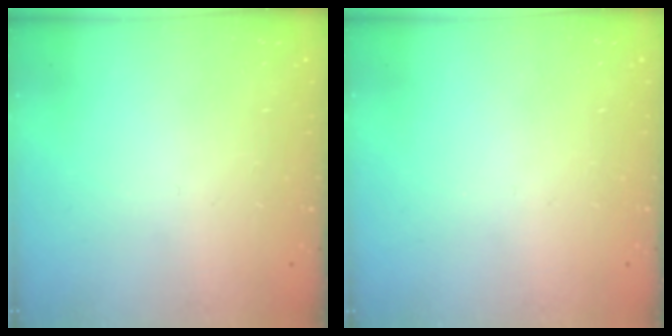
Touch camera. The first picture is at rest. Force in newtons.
{"total": 0.0}